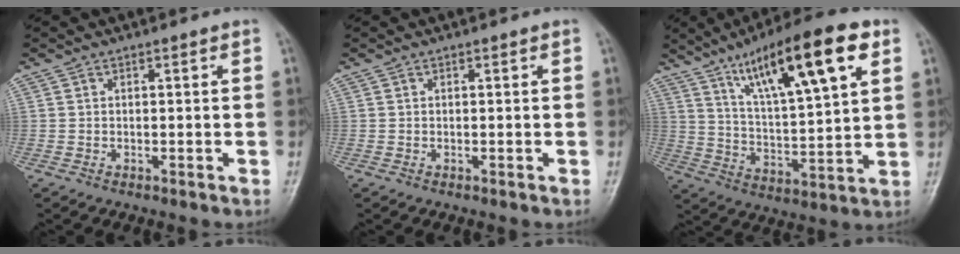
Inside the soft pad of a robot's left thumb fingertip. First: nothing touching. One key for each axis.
{"total": 0.0}
{"total": 20.0, "fx": 9.9, "fy": 5.0, "fz": 16.6, "tx": -0.249, "ty": -0.025, "tz": 0.167}